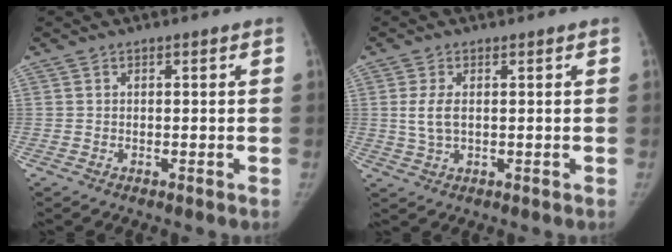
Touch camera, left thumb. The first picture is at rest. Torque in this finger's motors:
{"motor_torque": [0.47, 0.87, 0.78, -0.57, 0.19]}